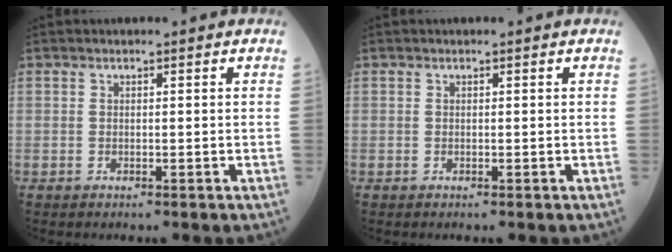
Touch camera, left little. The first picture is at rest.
{"total": 0.0}